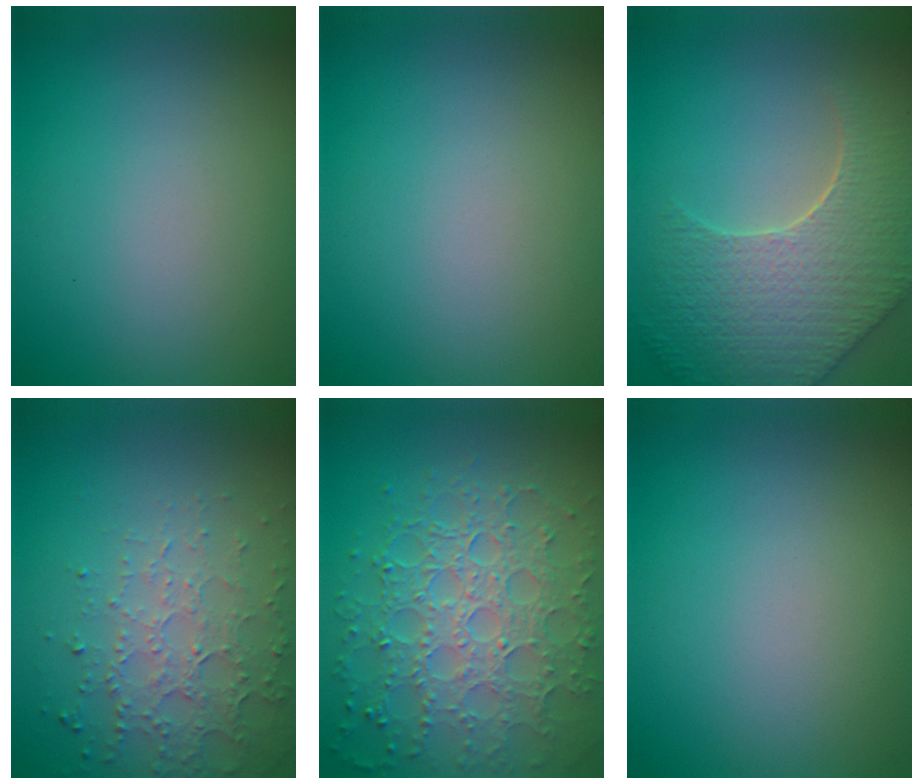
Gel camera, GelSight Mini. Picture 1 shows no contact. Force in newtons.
{"total": 0.0}
{"total": 7.7, "press": 5.8, "slide": 5.1}
{"total": 4.7, "press": 3.4, "slide": 3.3}
{"total": 8.0, "press": 5.7, "slide": 5.6}
{"total": 0.0}